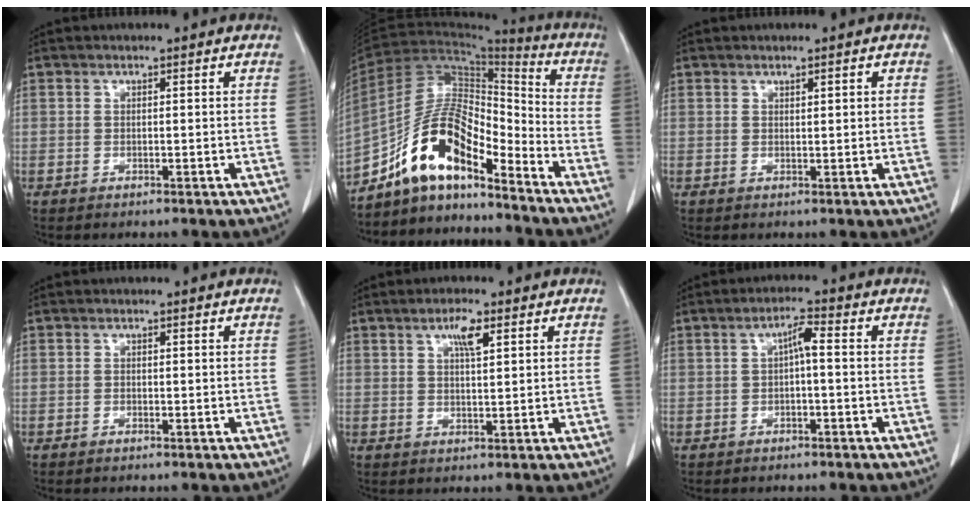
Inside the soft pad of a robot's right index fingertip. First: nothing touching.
{"total": 13.3, "force": [-10.0, 3.7, 7.9], "torque": [-0.148, 0.037, -0.179]}
{"total": 1.2, "force": [0.6, 0.1, 1.0], "torque": [-0.018, 0.000, 0.009]}
{"total": 0.0}
{"total": 3.6, "force": [1.9, 0.7, 3.1], "torque": [-0.056, 0.002, 0.032]}
{"total": 3.0, "force": [0.0, 0.5, 2.9], "torque": [-0.050, 0.011, 0.001]}